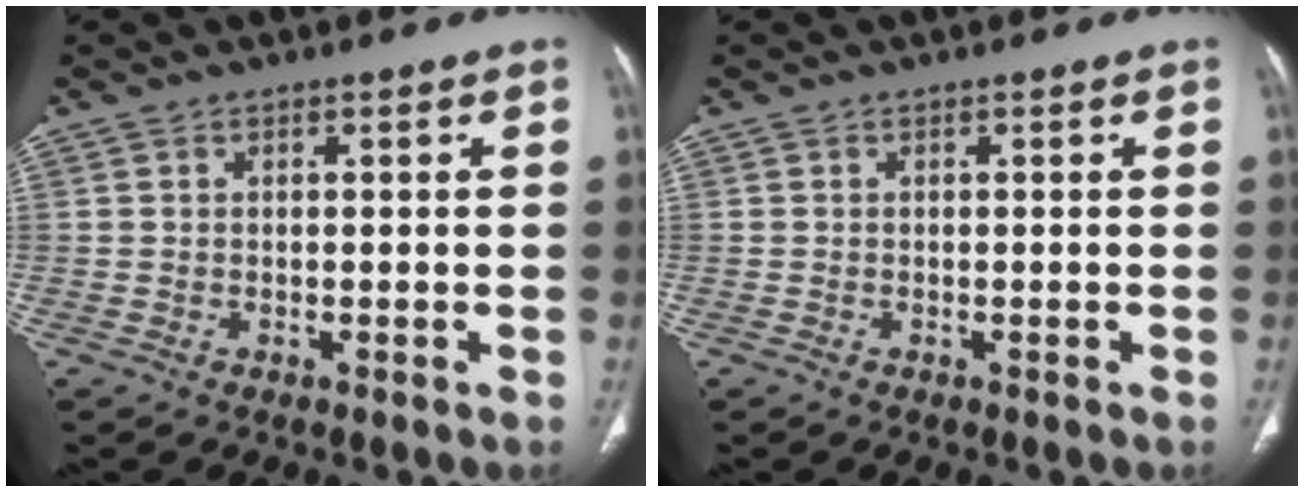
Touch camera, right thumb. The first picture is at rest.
{"total": 0.0}